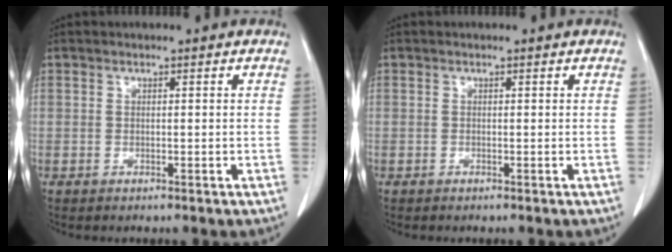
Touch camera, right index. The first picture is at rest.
{"total": 0.0}